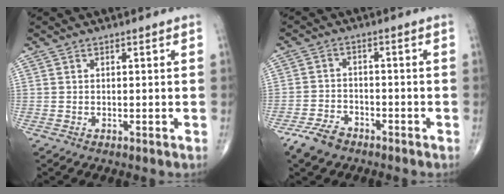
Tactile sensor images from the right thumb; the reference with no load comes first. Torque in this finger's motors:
{"motor_torque": [1.31, 0.93, 0.19, -0.67, -0.01]}